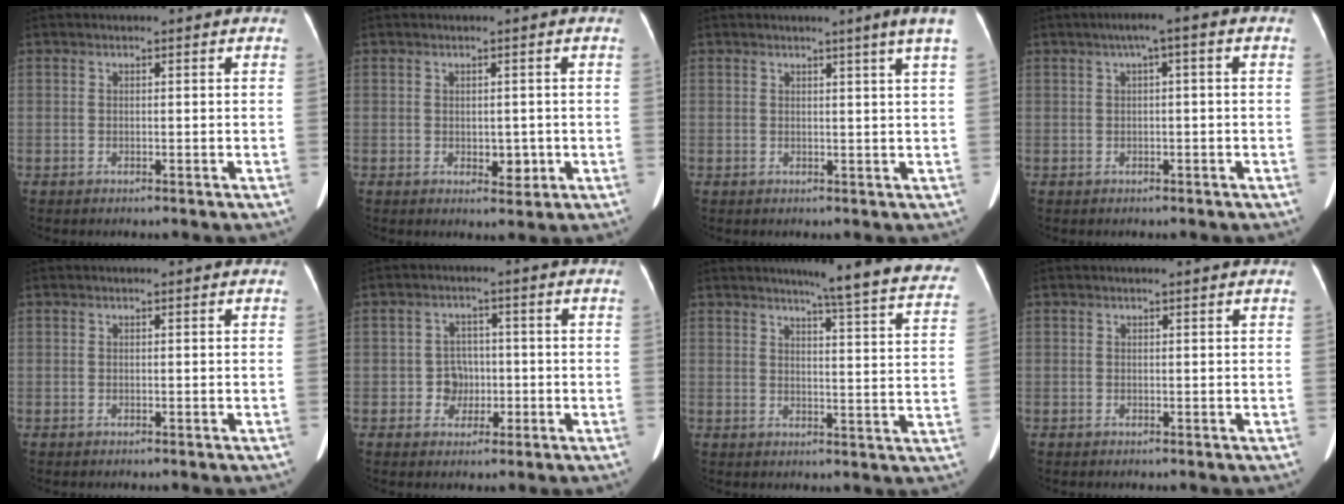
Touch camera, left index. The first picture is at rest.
{"total": 2.3, "force": [-0.1, 1.6, 1.6], "torque": [-0.023, -0.003, 0.007]}
{"total": 3.5, "force": [2.4, -1.0, 2.3], "torque": [-0.032, -0.012, 0.027]}
{"total": 3.1, "force": [0.9, 0.2, 3.0], "torque": [-0.047, 0.020, 0.013]}
{"total": 0.0}
{"total": 3.6, "force": [-0.7, 3.3, 1.1], "torque": [-0.016, 0.010, -0.007]}
{"total": 17.8, "force": [16.2, 0.0, 7.5], "torque": [-0.088, -0.072, 0.173]}
{"total": 0.7, "force": [0.7, 0.0, 0.1], "torque": [-0.009, 0.008, 0.010]}